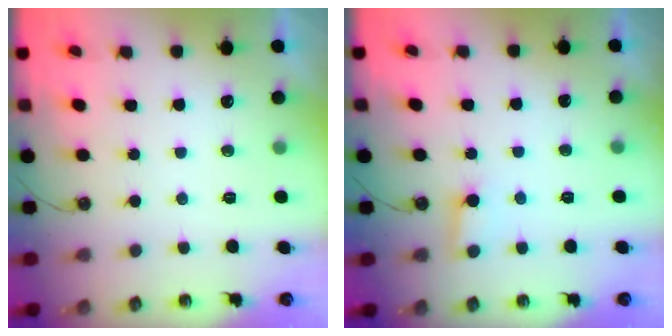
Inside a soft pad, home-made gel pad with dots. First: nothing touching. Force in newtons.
{"total": 4.1, "press": 4.1, "slide": 0.3}